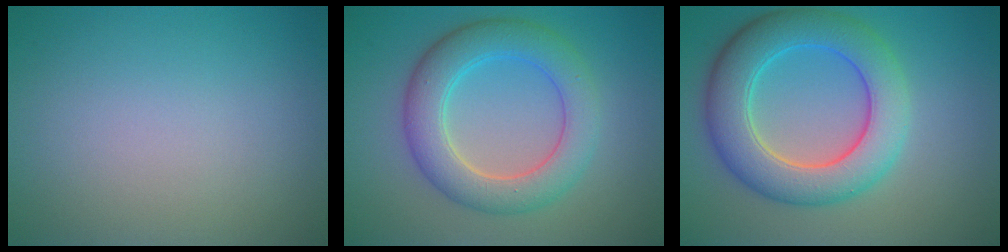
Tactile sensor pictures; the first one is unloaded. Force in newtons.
{"total": 6.1, "press": 6.1, "slide": 0.3}
{"total": 7.8, "press": 7.8, "slide": 0.4}